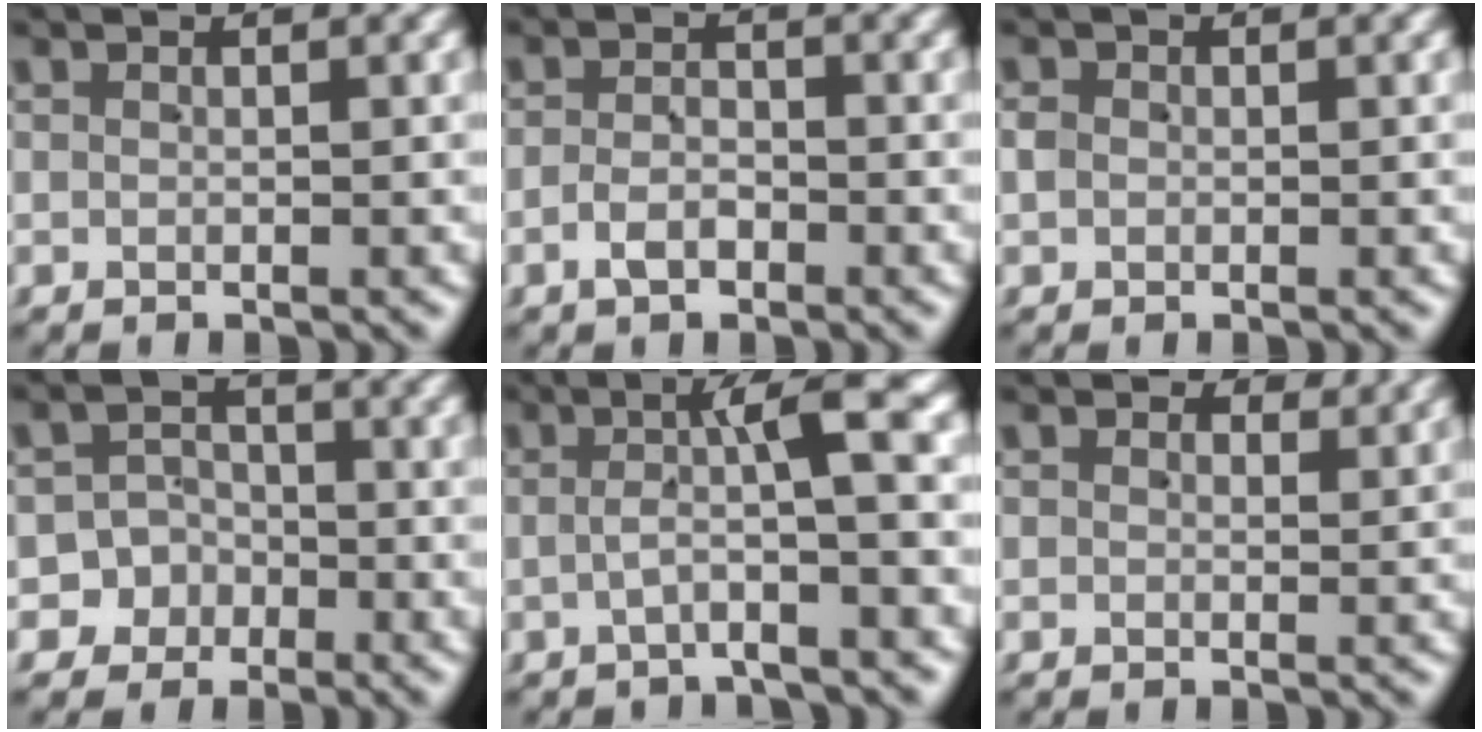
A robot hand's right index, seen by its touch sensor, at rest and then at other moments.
{"total": 2.3, "force": [-1.7, 1.0, 1.1], "torque": [-0.016, -0.001, -0.030]}
{"total": 0.8, "force": [-0.2, 0.8, 0.2], "torque": [-0.003, -0.002, -0.002]}
{"total": 8.0, "force": [-2.7, 7.4, 1.0], "torque": [-0.039, -0.018, -0.054]}
{"total": 3.3, "force": [-0.6, -0.6, 3.2], "torque": [-0.049, 0.005, -0.007]}
{"total": 1.4, "force": [1.2, 0.7, 0.3], "torque": [0.002, -0.006, 0.018]}